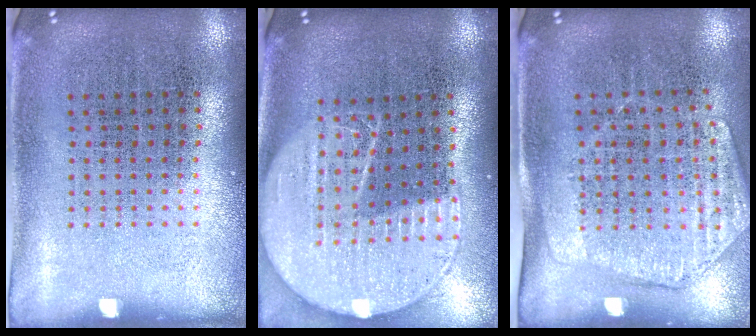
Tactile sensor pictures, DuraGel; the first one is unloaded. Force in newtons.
{"total": 2.1, "press": 1.8, "slide": 1.0}
{"total": 1.7, "press": 1.4, "slide": 0.9}